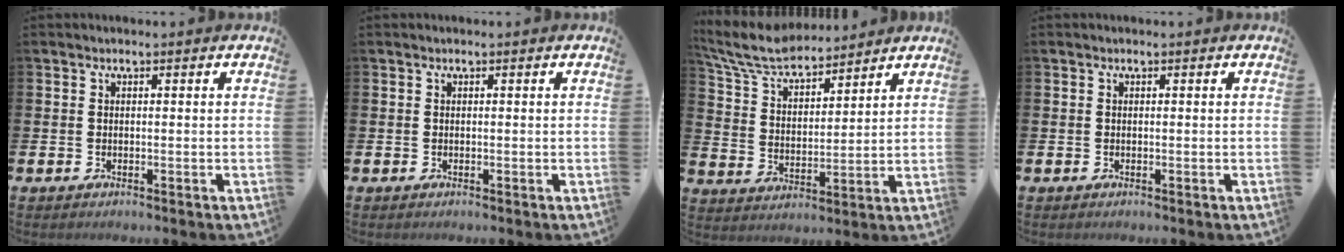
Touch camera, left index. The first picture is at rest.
{"total": 0.0}
{"total": 7.6, "force": [7.0, 1.9, 2.4], "torque": [-0.081, -0.036, 0.125]}
{"total": 0.0}